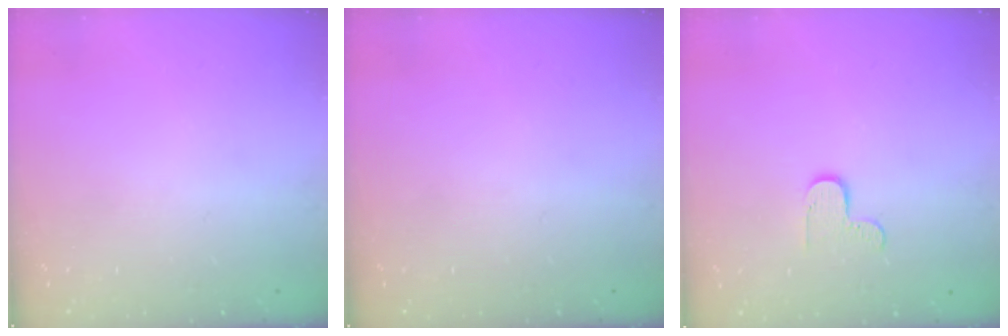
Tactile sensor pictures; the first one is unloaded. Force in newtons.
{"total": 0.0}
{"total": 4.7, "press": 4.7, "slide": 0.4}